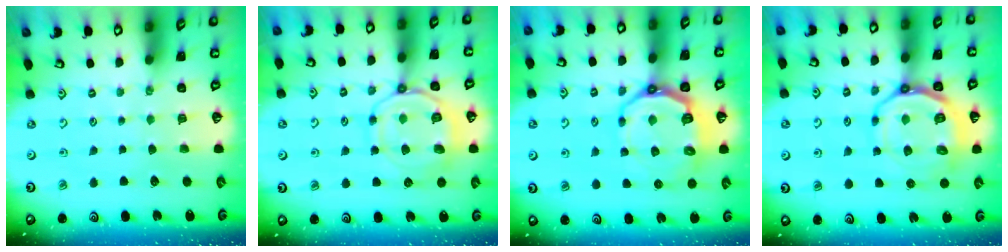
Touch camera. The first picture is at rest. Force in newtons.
{"total": 12.3, "press": 12.3, "slide": 1.4}
{"total": 13.2, "press": 12.6, "slide": 4.2}
{"total": 14.3, "press": 14.1, "slide": 2.7}